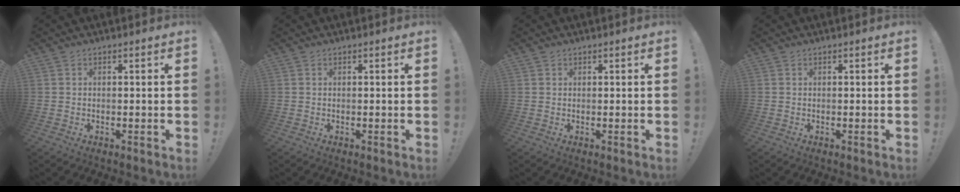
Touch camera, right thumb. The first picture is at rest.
{"total": 0.0}
{"total": 0.7, "force": [0.5, 0.5, 0.0], "torque": [0.004, -0.001, 0.009]}
{"total": 0.0}